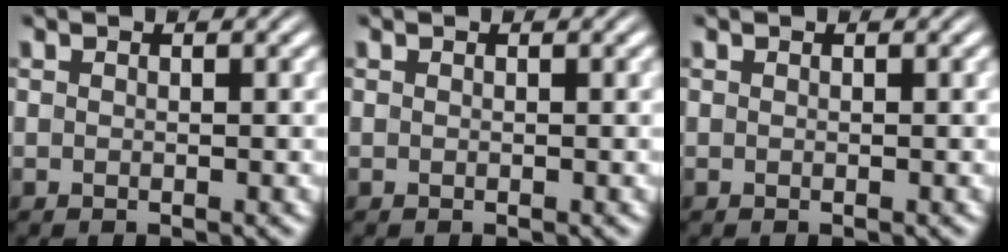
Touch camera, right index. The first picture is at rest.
{"total": 0.0}
{"total": 0.0}